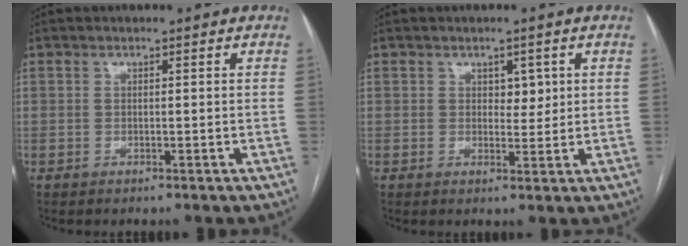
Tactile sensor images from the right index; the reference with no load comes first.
{"total": 2.4, "force": [0.9, 1.6, 1.6], "torque": [-0.015, -0.001, 0.012]}